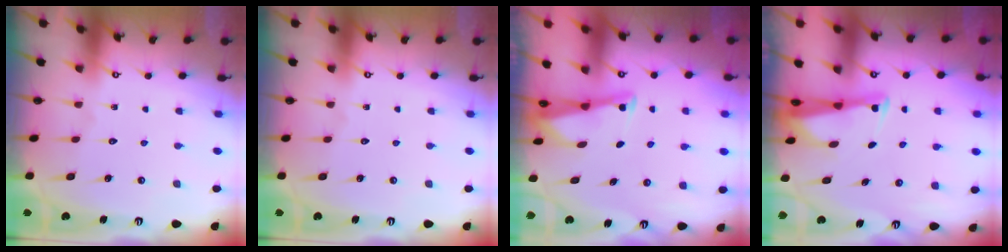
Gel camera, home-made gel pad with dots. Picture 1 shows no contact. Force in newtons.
{"total": 0.0}
{"total": 2.5, "press": 2.5, "slide": 0.1}
{"total": 2.6, "press": 2.5, "slide": 0.6}